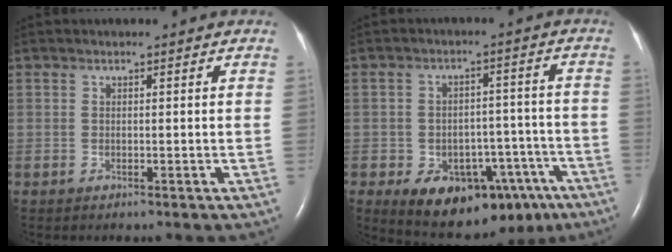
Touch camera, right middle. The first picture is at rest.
{"total": 15.2, "force": [-8.7, 8.7, 9.0], "torque": [-0.120, 0.026, -0.112]}